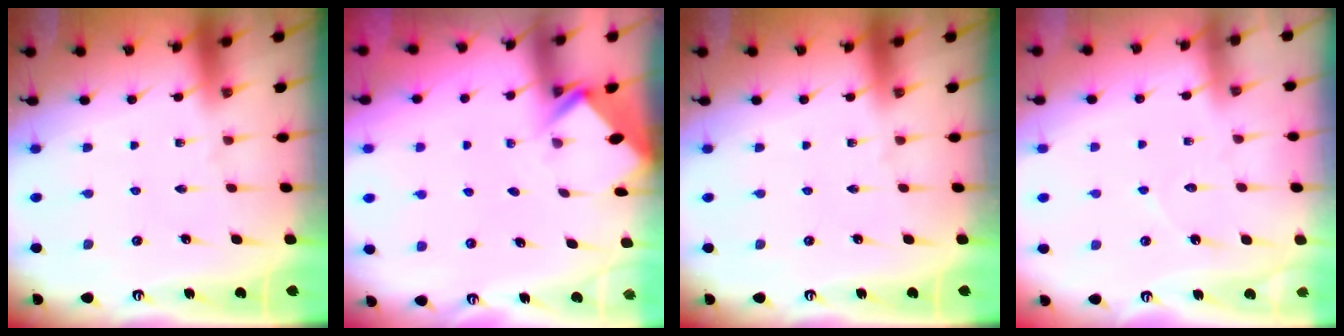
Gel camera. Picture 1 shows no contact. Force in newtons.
{"total": 2.8, "press": 2.8, "slide": 0.2}
{"total": 0.0}
{"total": 4.5, "press": 4.5, "slide": 0.4}